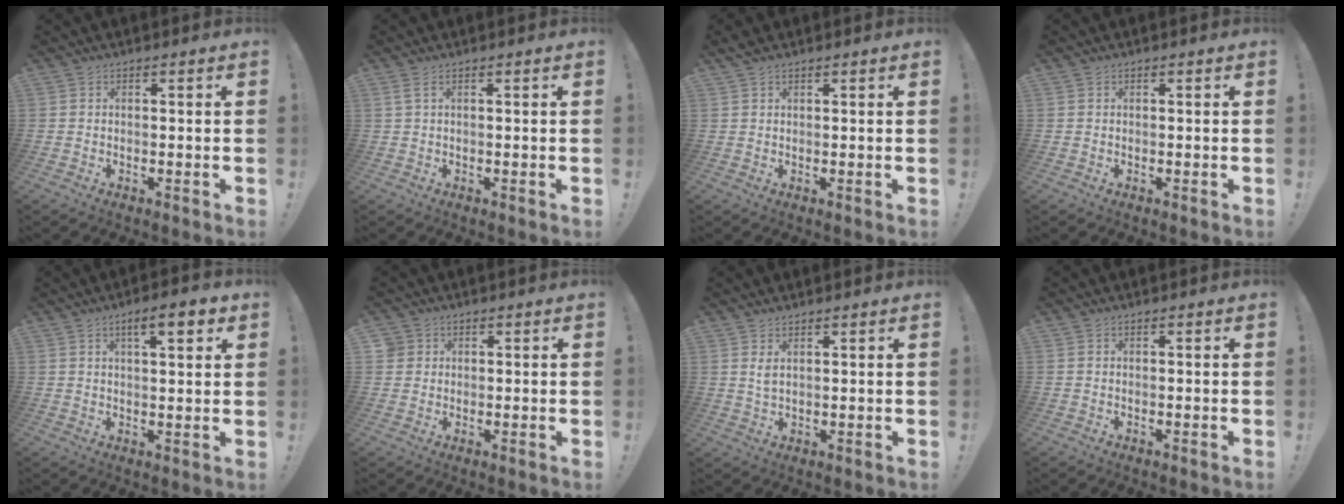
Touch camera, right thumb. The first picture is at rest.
{"total": 2.0, "force": [0.8, 0.3, 1.8], "torque": [-0.037, 0.000, 0.016]}
{"total": 1.3, "force": [1.1, 0.5, 0.6], "torque": [-0.005, -0.005, 0.020]}
{"total": 0.0}
{"total": 7.6, "force": [4.0, 2.0, 6.1], "torque": [-0.076, -0.017, 0.059]}
{"total": 2.7, "force": [1.2, 2.5, 0.4], "torque": [-0.006, -0.002, 0.022]}
{"total": 2.9, "force": [1.7, 1.6, 1.8], "torque": [-0.027, -0.009, 0.031]}
{"total": 0.0}